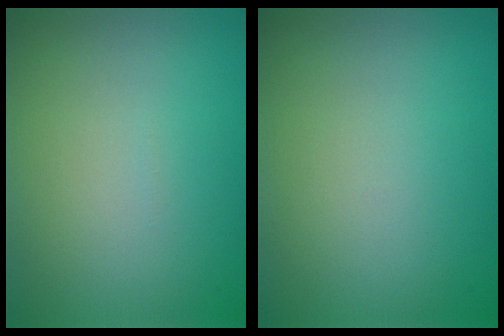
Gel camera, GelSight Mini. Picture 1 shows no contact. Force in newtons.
{"total": 0.0}